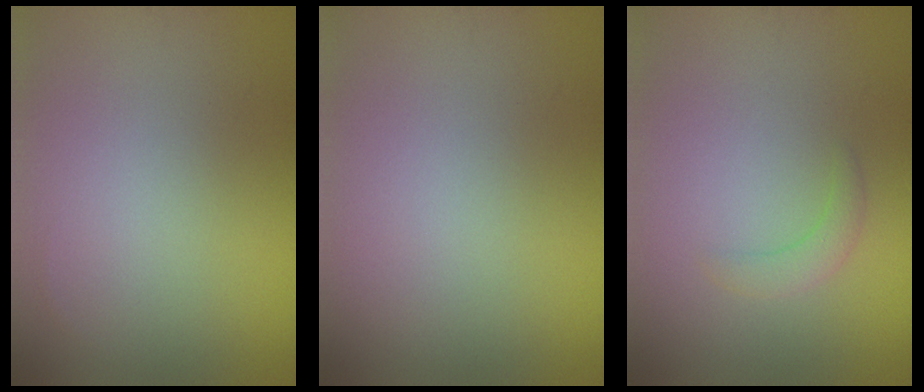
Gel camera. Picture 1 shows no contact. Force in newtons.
{"total": 0.0}
{"total": 1.5, "press": 1.5, "slide": 0.2}